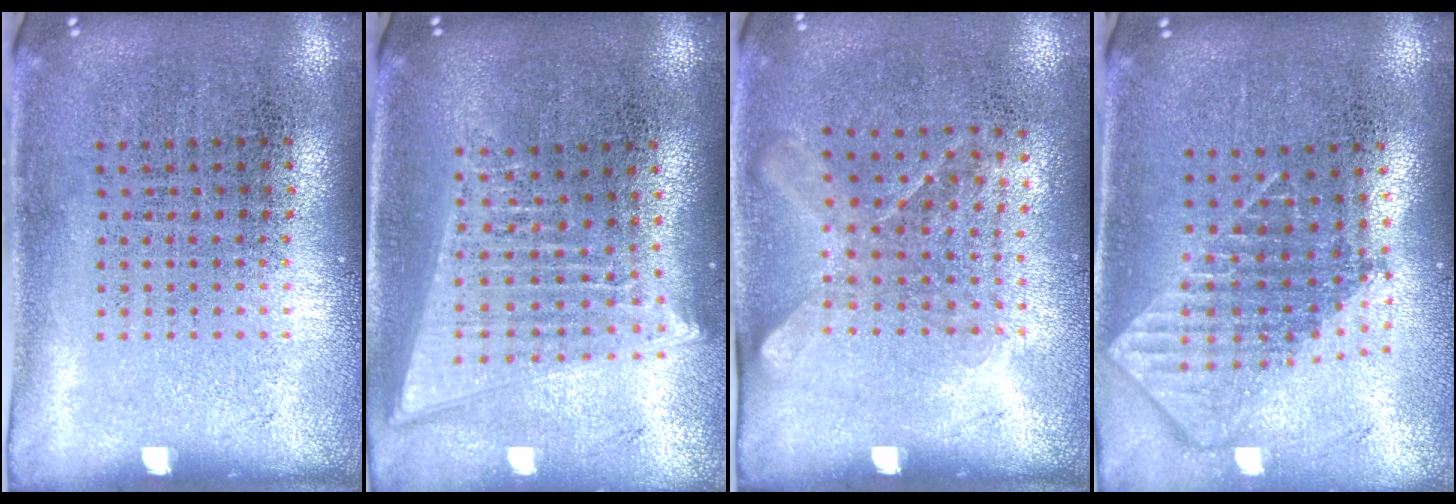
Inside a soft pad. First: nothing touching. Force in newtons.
{"total": 1.8, "press": 1.6, "slide": 0.9}
{"total": 1.3, "press": 1.0, "slide": 0.8}
{"total": 1.9, "press": 1.5, "slide": 1.1}